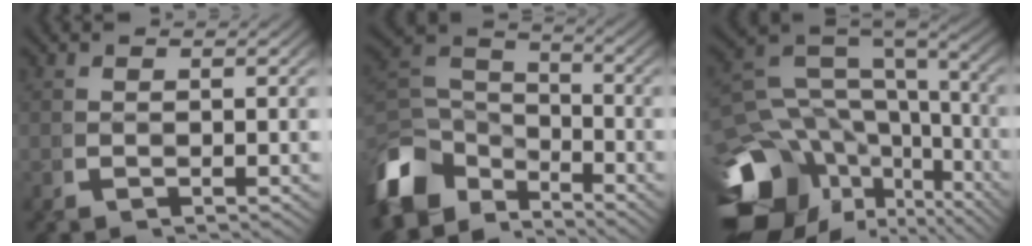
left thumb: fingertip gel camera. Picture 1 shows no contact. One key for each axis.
{"total": 10.4, "fx": -3.9, "fy": 7.3, "fz": 6.2, "tx": -0.130, "ty": -0.033, "tz": -0.057}
{"total": 15.6, "fx": -4.4, "fy": 10.8, "fz": 10.3, "tx": -0.189, "ty": -0.059, "tz": -0.046}